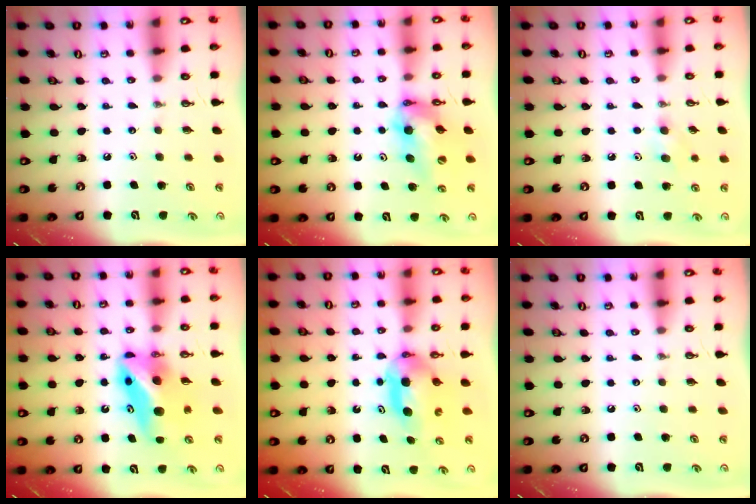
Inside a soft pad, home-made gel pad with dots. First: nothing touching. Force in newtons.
{"total": 11.6, "press": 11.5, "slide": 1.4}
{"total": 5.3, "press": 5.2, "slide": 1.1}
{"total": 10.7, "press": 9.6, "slide": 4.6}
{"total": 7.1, "press": 5.0, "slide": 5.1}
{"total": 0.0}